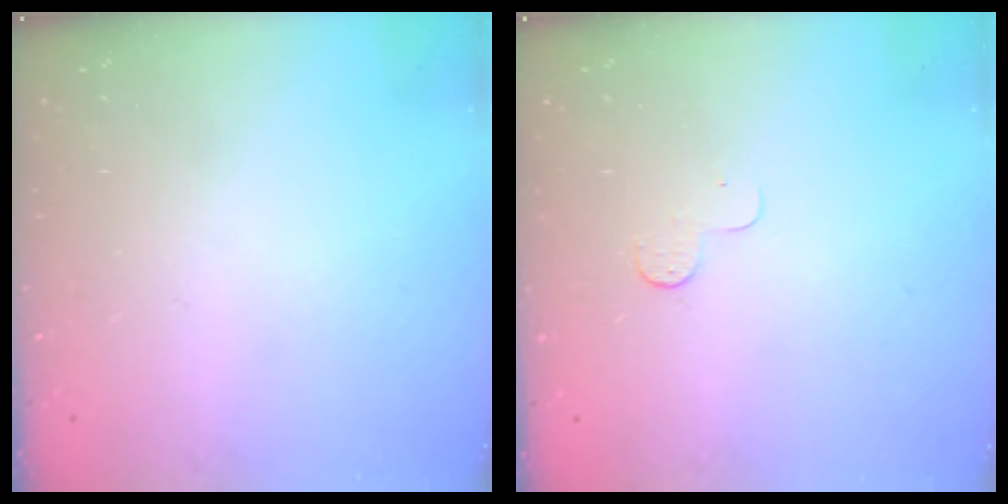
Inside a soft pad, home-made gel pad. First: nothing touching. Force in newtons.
{"total": 3.5, "press": 3.5, "slide": 0.3}